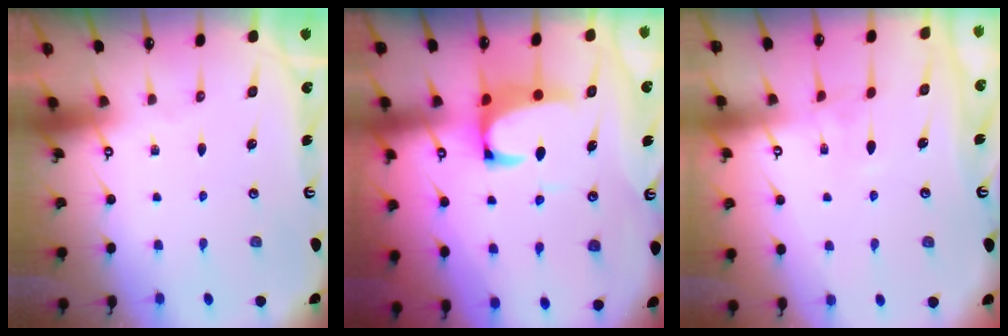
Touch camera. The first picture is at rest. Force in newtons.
{"total": 3.6, "press": 3.4, "slide": 1.0}
{"total": 2.0, "press": 1.9, "slide": 0.5}